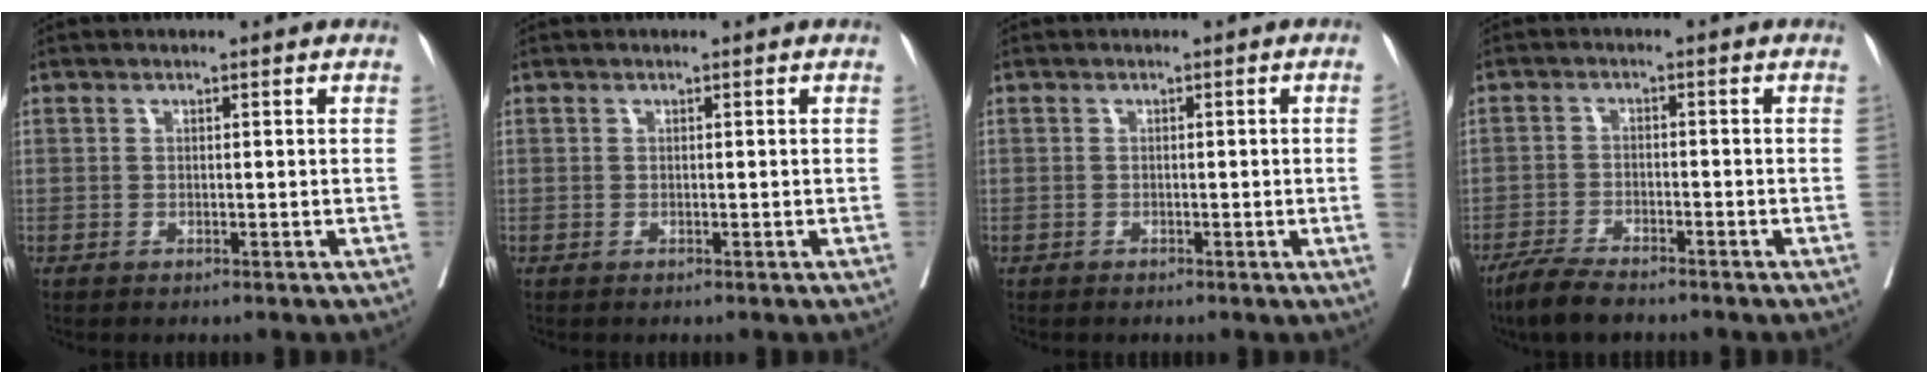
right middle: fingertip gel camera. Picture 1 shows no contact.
{"total": 0.0}
{"total": 1.6, "force": [-0.4, -0.6, 1.4], "torque": [-0.019, -0.001, -0.004]}
{"total": 6.3, "force": [-5.2, 1.1, 3.4], "torque": [-0.066, -0.016, -0.093]}